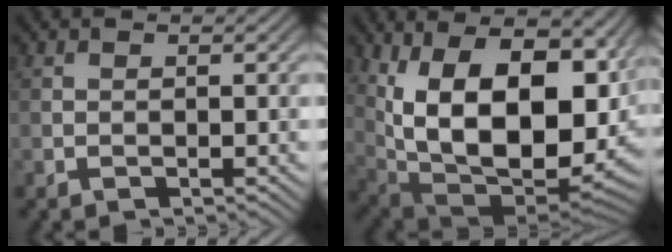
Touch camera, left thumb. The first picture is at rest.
{"total": 20.3, "force": [5.1, 10.6, 16.5], "torque": [-0.291, -0.003, 0.109]}